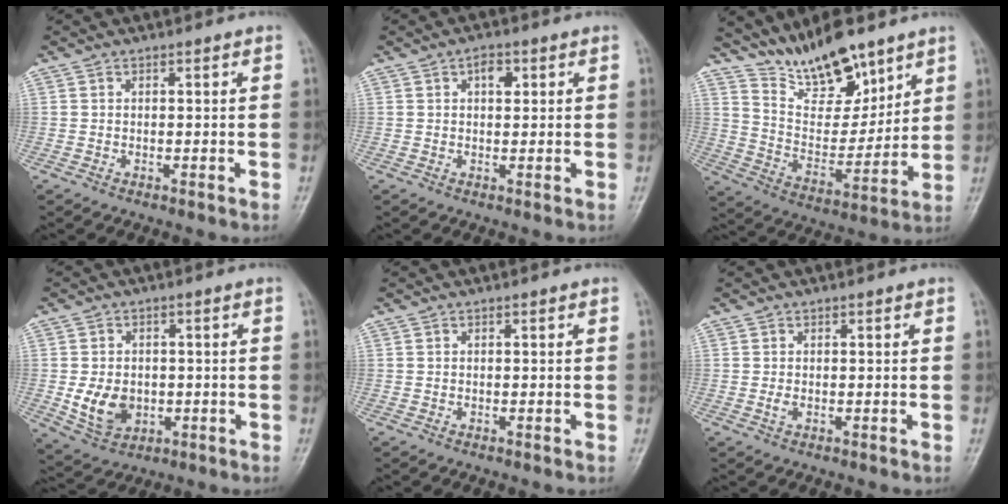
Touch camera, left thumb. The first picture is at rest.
{"total": 2.9, "force": [1.1, 1.7, 2.1], "torque": [-0.025, 0.001, 0.012]}
{"total": 14.4, "force": [11.1, 5.5, 7.3], "torque": [-0.084, -0.074, 0.208]}
{"total": 7.6, "force": [-1.0, 5.8, 4.8], "torque": [-0.066, -0.003, -0.004]}
{"total": 0.0}
{"total": 0.9, "force": [-0.1, 0.6, 0.7], "torque": [-0.013, -0.002, -0.002]}